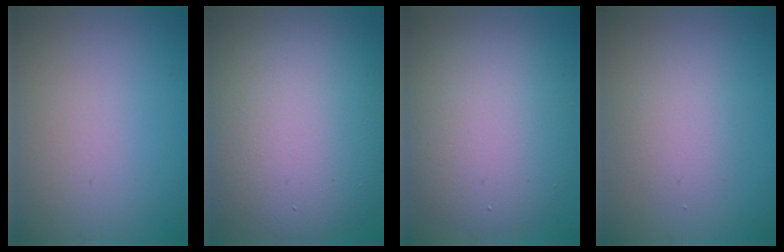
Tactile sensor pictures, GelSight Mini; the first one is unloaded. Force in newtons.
{"total": 12.9, "press": 12.8, "slide": 1.4}
{"total": 8.5, "press": 8.5, "slide": 0.3}
{"total": 2.2, "press": 2.2, "slide": 0.0}